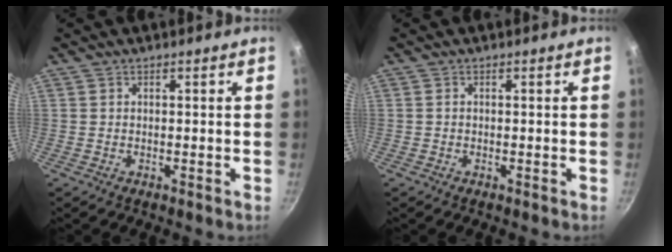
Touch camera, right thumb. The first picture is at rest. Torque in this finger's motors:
{"motor_torque": [-0.27, 0.01, -0.13, 0.07, 0.04]}